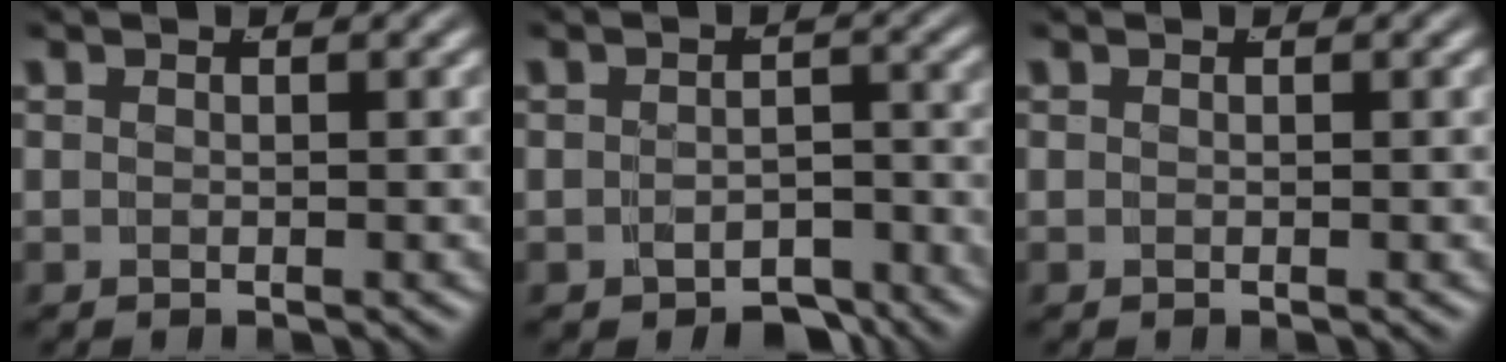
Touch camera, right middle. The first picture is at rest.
{"total": 3.3, "force": [-2.8, 1.4, 0.8], "torque": [0.007, -0.004, -0.049]}
{"total": 0.0}